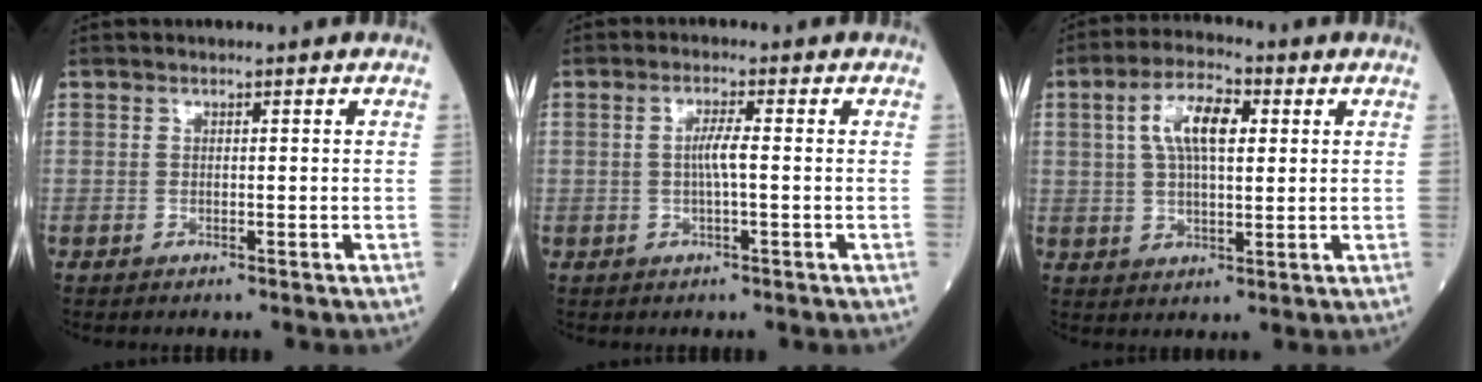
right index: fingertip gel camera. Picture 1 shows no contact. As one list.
[{"total": 2.7, "force": [-0.1, 0.0, 2.7], "torque": [-0.053, 0.001, -0.003]}, {"total": 8.7, "force": [2.5, 3.3, 7.6], "torque": [-0.147, 0.018, 0.043]}]